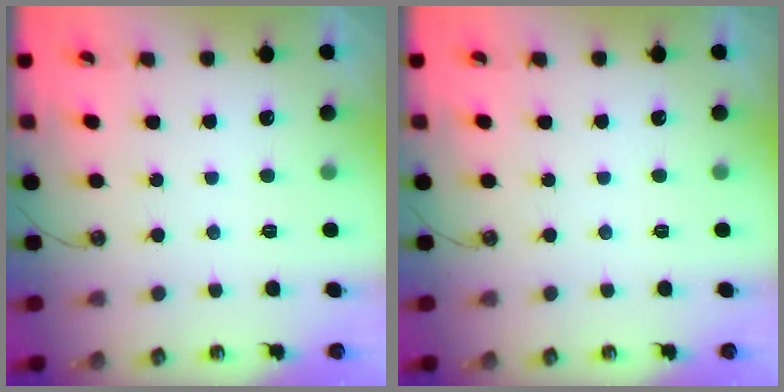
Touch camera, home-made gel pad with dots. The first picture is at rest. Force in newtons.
{"total": 0.0}